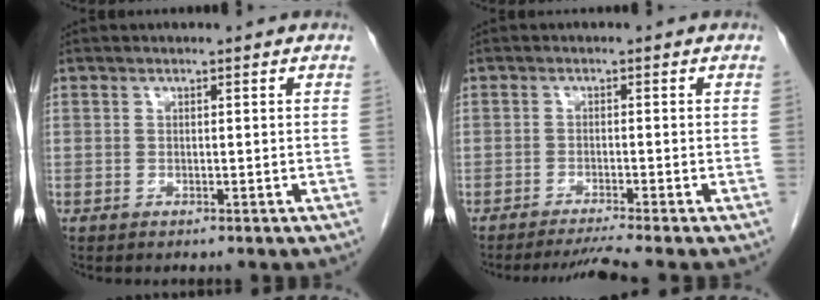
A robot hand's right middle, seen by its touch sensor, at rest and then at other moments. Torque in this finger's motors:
{"motor_torque": [0.04, -0.02, -0.01, 0.00]}